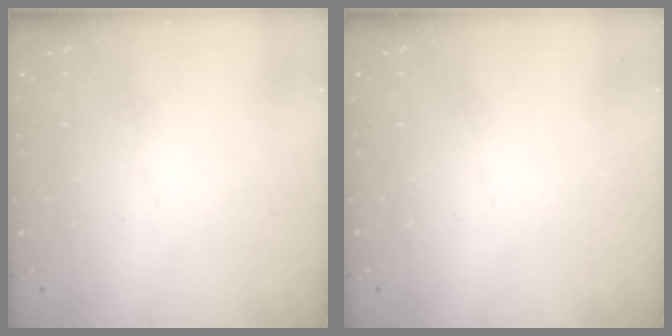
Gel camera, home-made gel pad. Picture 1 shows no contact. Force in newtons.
{"total": 0.0}